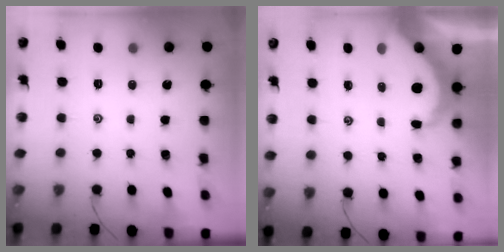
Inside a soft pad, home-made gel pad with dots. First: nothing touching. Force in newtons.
{"total": 6.1, "press": 6.1, "slide": 0.4}